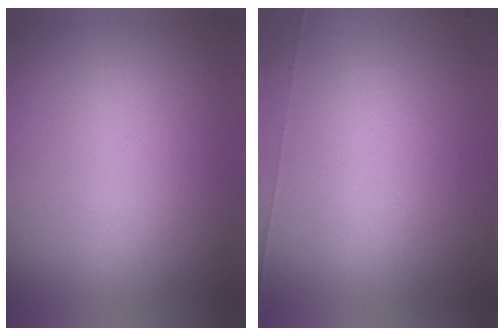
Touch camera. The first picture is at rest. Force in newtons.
{"total": 7.1}